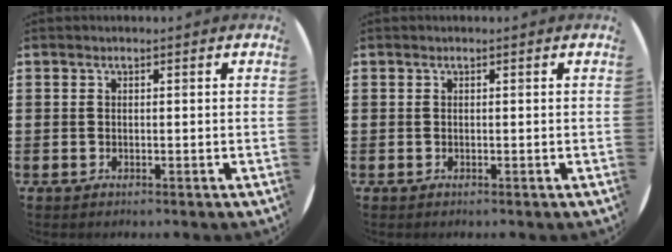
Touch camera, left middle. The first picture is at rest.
{"total": 0.0}